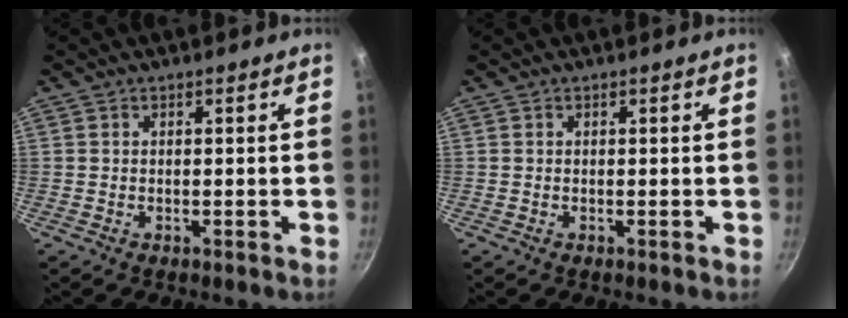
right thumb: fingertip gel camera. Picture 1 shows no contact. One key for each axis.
{"total": 0.0}